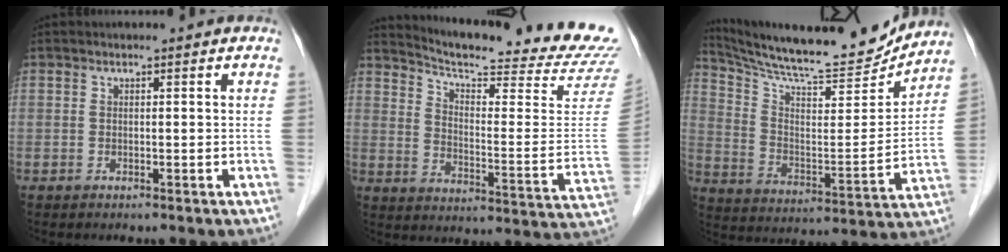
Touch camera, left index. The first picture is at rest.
{"total": 24.1, "force": [22.8, -0.4, 7.8], "torque": [-0.123, -0.116, 0.285]}
{"total": 19.2, "force": [18.2, 1.2, 5.8], "torque": [-0.116, -0.043, 0.281]}